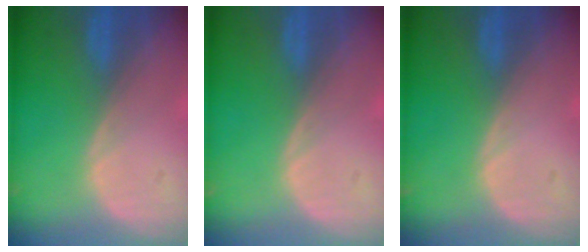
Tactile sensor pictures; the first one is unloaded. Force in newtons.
{"total": 0.0}
{"total": 0.0}